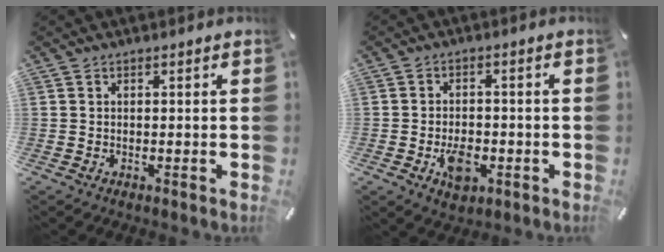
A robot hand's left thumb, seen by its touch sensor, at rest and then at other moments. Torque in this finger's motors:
{"motor_torque": [0.46, 1.67, 0.02, 0.10, 0.04]}